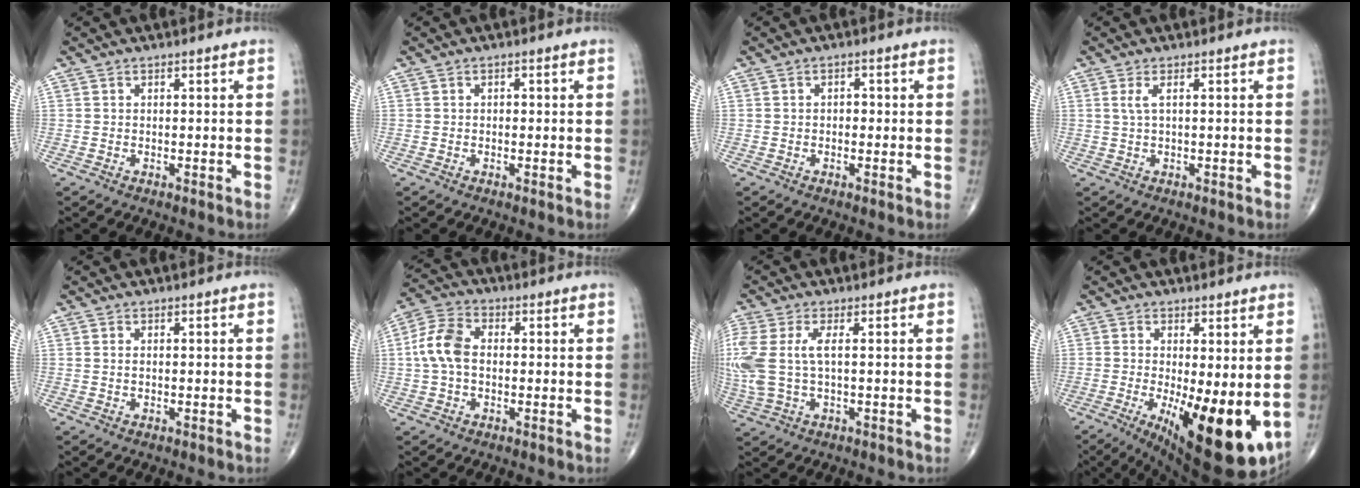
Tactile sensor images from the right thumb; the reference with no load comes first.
{"total": 0.7, "force": [0.1, 0.4, 0.5], "torque": [-0.002, 0.001, 0.000]}
{"total": 1.4, "force": [0.0, 1.0, 1.0], "torque": [-0.003, 0.004, -0.005]}
{"total": 1.8, "force": [0.5, 0.3, 1.7], "torque": [-0.050, 0.007, 0.014]}
{"total": 0.6, "force": [0.1, 0.3, 0.5], "torque": [-0.013, 0.002, 0.004]}
{"total": 8.0, "force": [0.1, 5.2, 6.2], "torque": [-0.129, 0.023, -0.008]}
{"total": 10.3, "force": [0.9, 4.5, 9.2], "torque": [-0.260, 0.011, 0.024]}
{"total": 17.4, "force": [-3.0, 6.1, 16.0], "torque": [-0.207, -0.032, -0.021]}